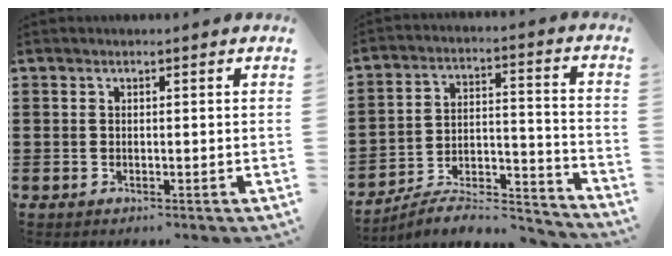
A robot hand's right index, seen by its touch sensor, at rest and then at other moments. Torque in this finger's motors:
{"motor_torque": [-1.09, 1.05, -1.05, -0.16]}